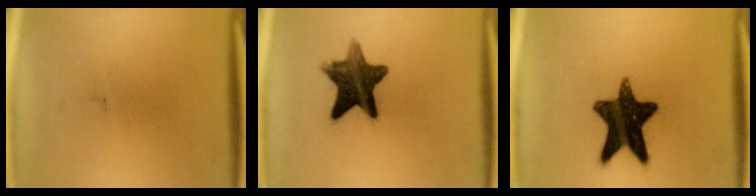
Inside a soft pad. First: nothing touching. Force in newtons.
{"total": 11.8}
{"total": 15.1}